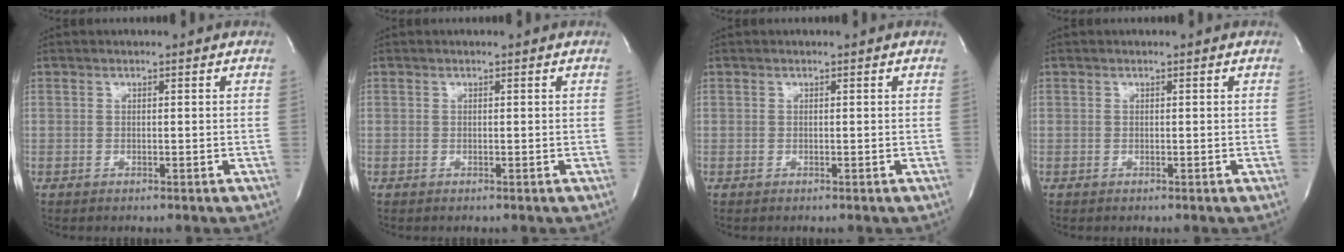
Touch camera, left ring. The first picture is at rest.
{"total": 0.0}
{"total": 0.0}
{"total": 0.0}